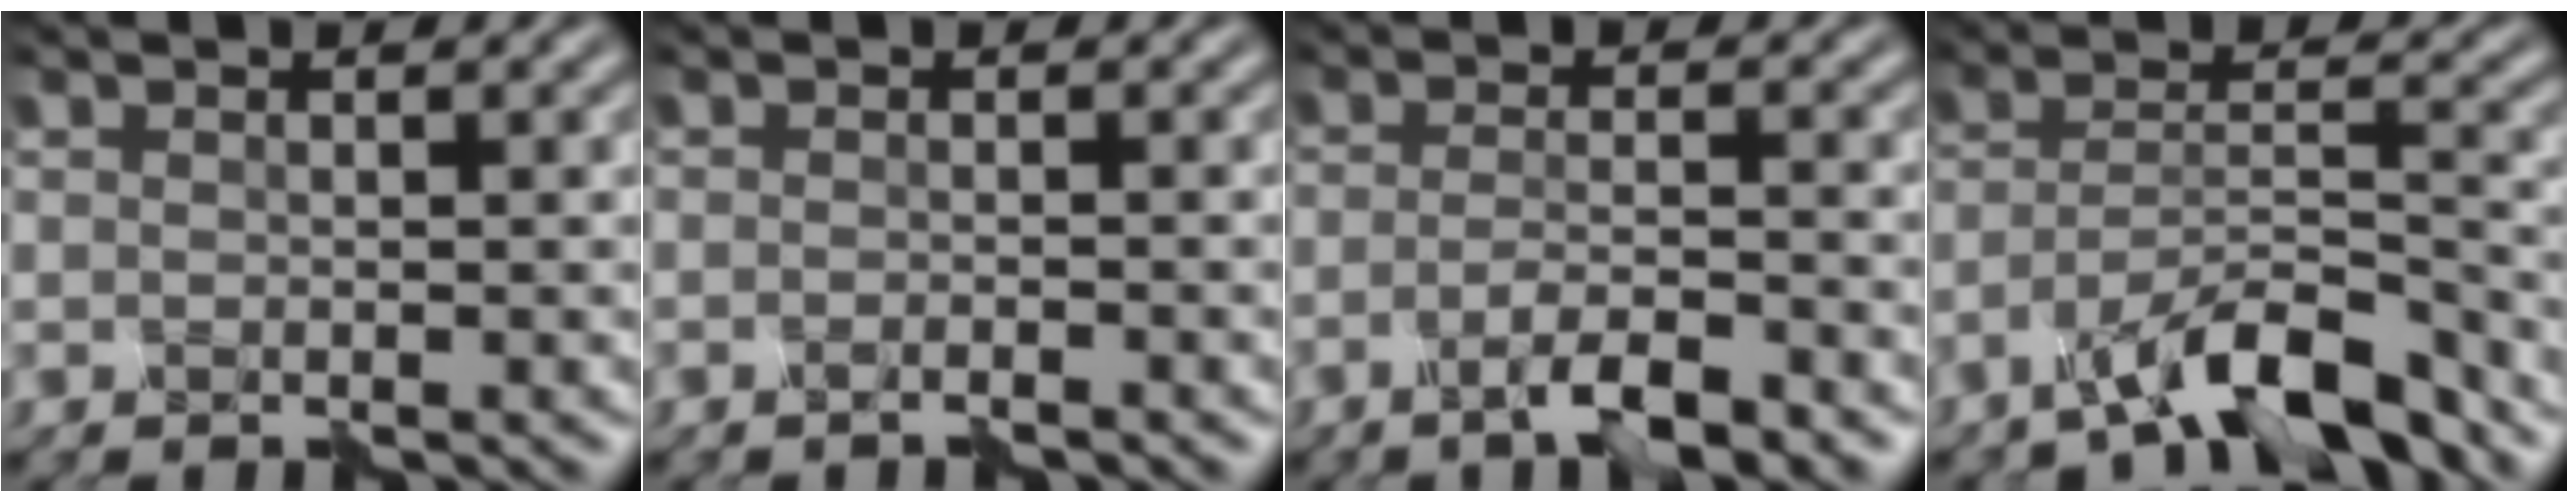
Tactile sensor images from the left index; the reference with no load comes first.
{"total": 0.9, "force": [-0.7, 0.1, 0.6], "torque": [-0.010, 0.000, -0.014]}
{"total": 3.9, "force": [-2.3, 0.8, 3.0], "torque": [-0.055, 0.001, -0.050]}
{"total": 8.3, "force": [-6.2, 2.0, 5.1], "torque": [-0.086, 0.004, -0.111]}